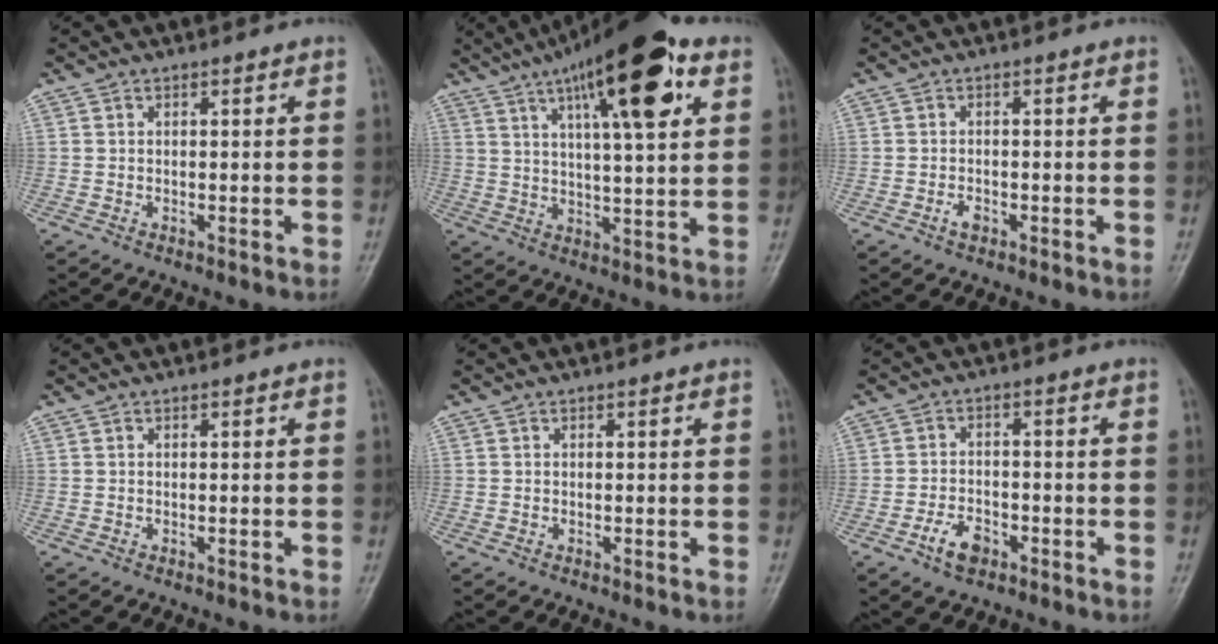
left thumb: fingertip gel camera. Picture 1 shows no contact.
{"total": 19.6, "force": [9.1, 5.6, 16.4], "torque": [-0.234, -0.011, 0.140]}
{"total": 1.7, "force": [-1.0, 1.0, 1.0], "torque": [-0.016, 0.005, -0.019]}
{"total": 0.0}
{"total": 0.0}
{"total": 5.1, "force": [-2.9, 2.9, 3.0], "torque": [-0.049, 0.020, -0.054]}